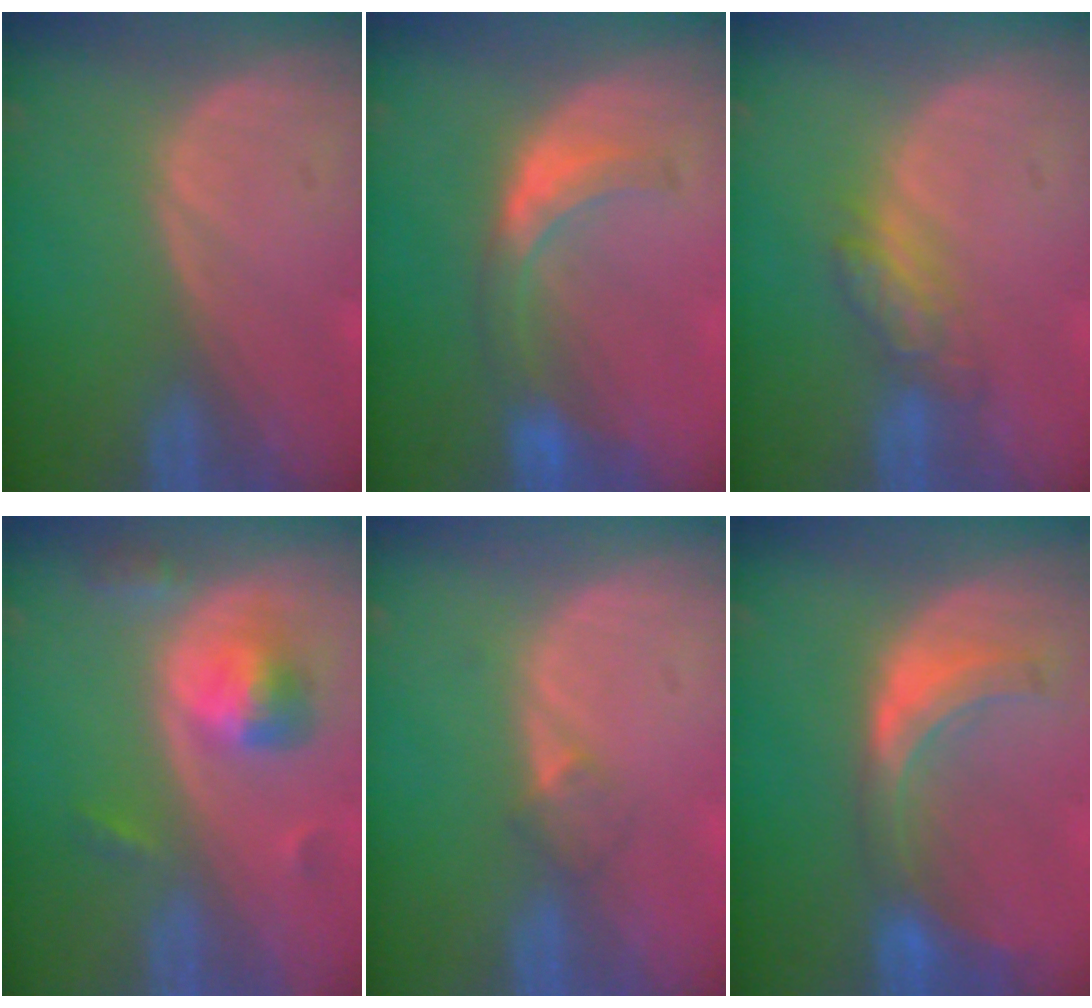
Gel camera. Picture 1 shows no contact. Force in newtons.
{"total": 5.8, "press": 5.6, "slide": 1.5}
{"total": 4.6, "press": 4.4, "slide": 1.4}
{"total": 5.6, "press": 5.2, "slide": 1.9}
{"total": 2.1, "press": 1.8, "slide": 1.0}
{"total": 7.3, "press": 6.8, "slide": 2.9}